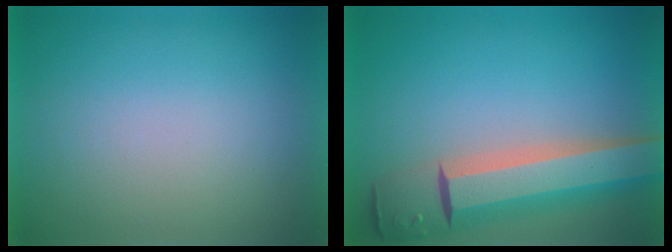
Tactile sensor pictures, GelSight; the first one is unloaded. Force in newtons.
{"total": 8.7}